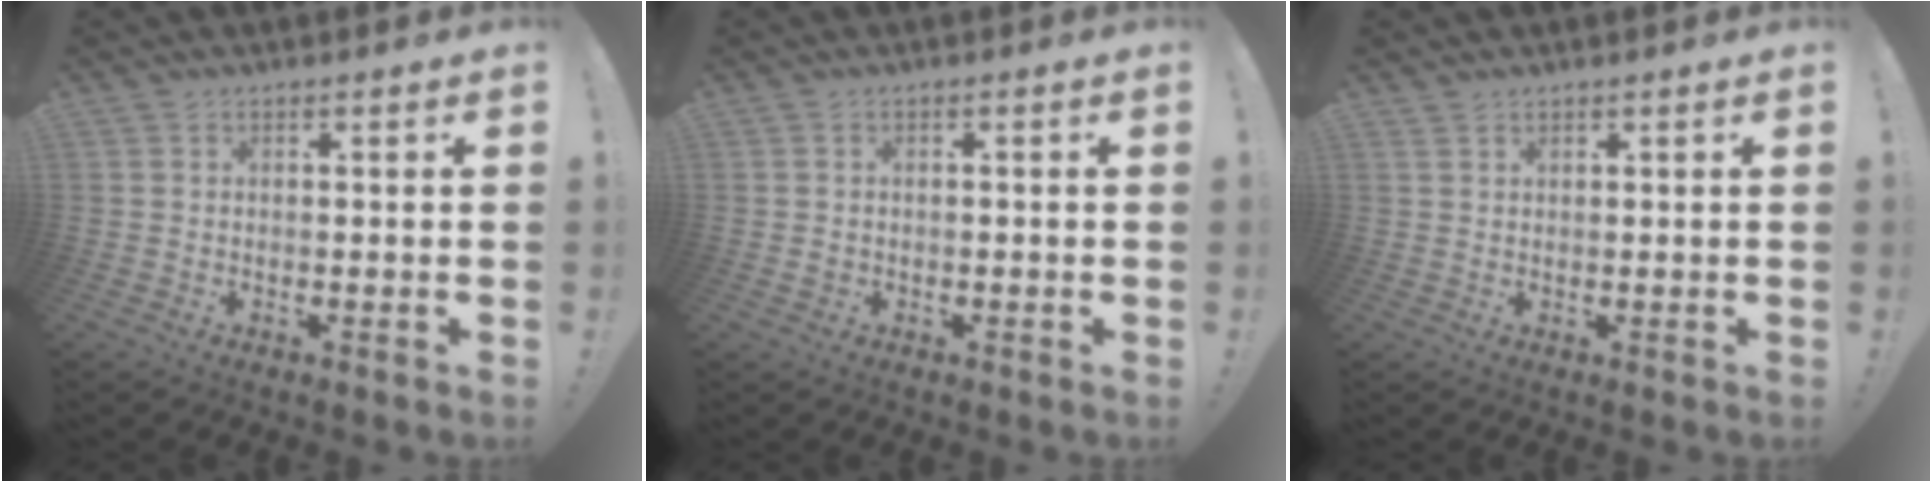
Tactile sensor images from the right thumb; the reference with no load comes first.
{"total": 1.0, "force": [-0.2, 0.9, 0.2], "torque": [-0.001, 0.005, -0.005]}
{"total": 1.1, "force": [0.9, 0.6, 0.3], "torque": [-0.002, -0.003, 0.017]}